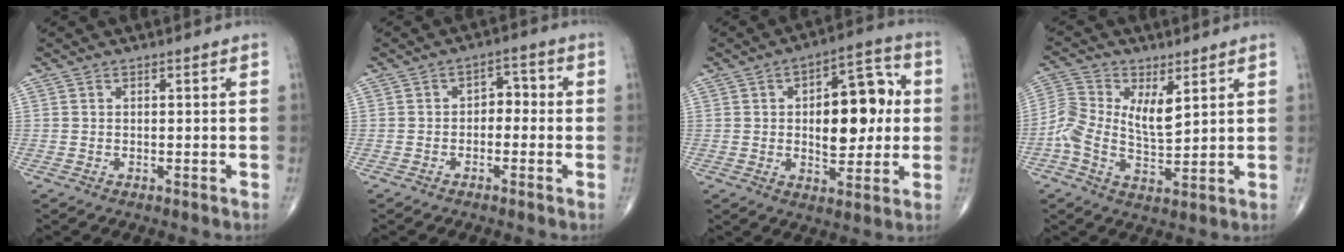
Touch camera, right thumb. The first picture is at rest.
{"total": 3.5, "force": [-0.7, 2.5, 2.4], "torque": [-0.012, 0.020, -0.022]}
{"total": 14.9, "force": [1.1, 7.9, 12.6], "torque": [-0.136, 0.015, 0.015]}
{"total": 8.4, "force": [1.8, 4.5, 6.8], "torque": [-0.121, 0.002, 0.031]}